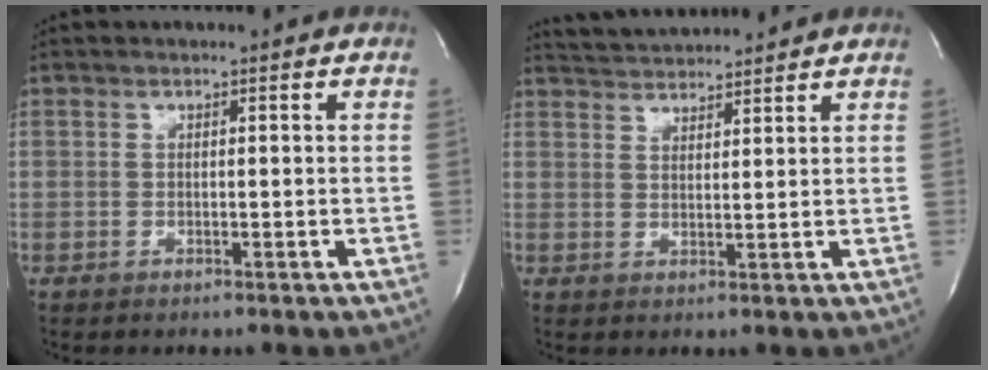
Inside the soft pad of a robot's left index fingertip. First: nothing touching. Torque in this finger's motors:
{"motor_torque": [-0.40, -0.22, 0.11, 0.08]}